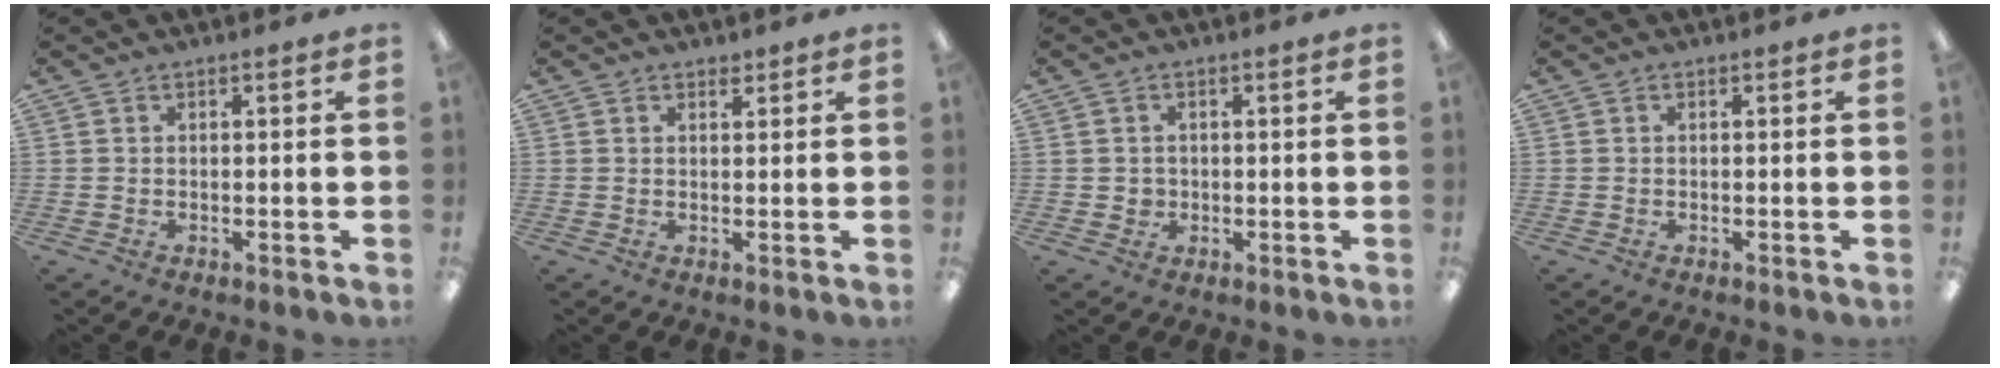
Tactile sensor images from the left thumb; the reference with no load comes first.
{"total": 1.4, "force": [1.2, 0.7, 0.3], "torque": [0.002, -0.003, 0.020]}
{"total": 1.8, "force": [0.1, 1.8, 0.4], "torque": [-0.002, 0.001, -0.003]}
{"total": 0.0}